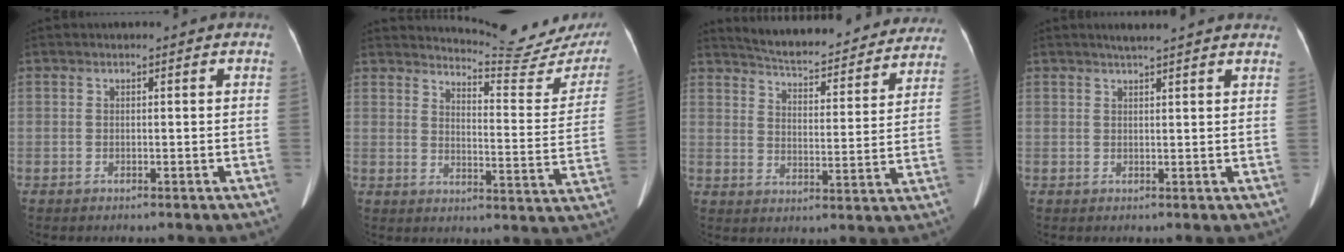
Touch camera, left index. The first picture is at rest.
{"total": 16.7, "force": [16.3, 0.6, 3.4], "torque": [-0.045, -0.104, 0.183]}
{"total": 24.3, "force": [22.3, 5.0, 8.0], "torque": [-0.117, -0.031, 0.280]}
{"total": 8.7, "force": [7.7, 0.7, 4.1], "torque": [-0.054, 0.025, 0.086]}